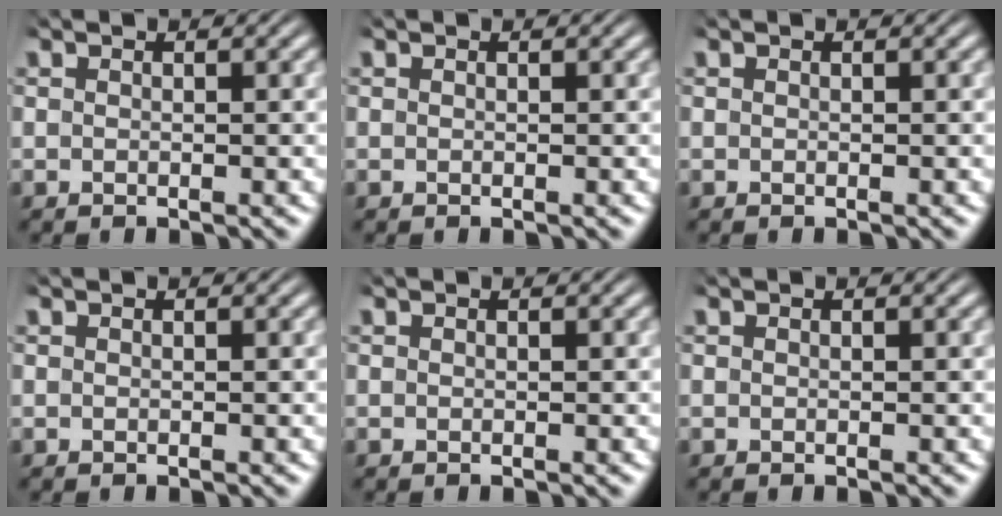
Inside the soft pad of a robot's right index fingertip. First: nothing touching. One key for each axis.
{"total": 0.0}
{"total": 0.0}
{"total": 0.0}
{"total": 0.0}
{"total": 0.0}